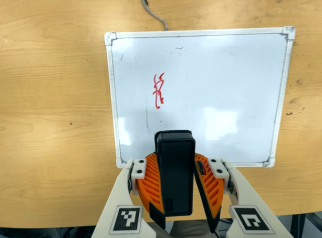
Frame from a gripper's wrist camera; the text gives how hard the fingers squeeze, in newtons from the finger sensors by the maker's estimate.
{"total": 9.6, "left": 9.7, "right": 9.5}